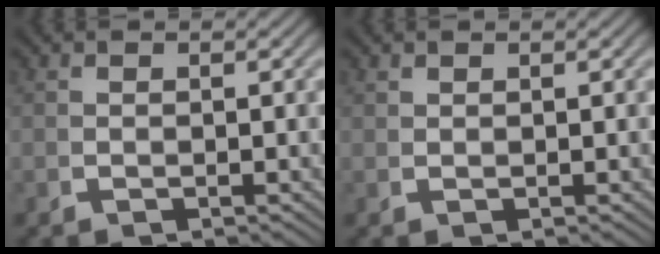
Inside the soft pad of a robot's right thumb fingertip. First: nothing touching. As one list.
[{"total": 0.8, "force": [0.8, -0.2, -0.1], "torque": [0.004, 0.002, 0.019]}]